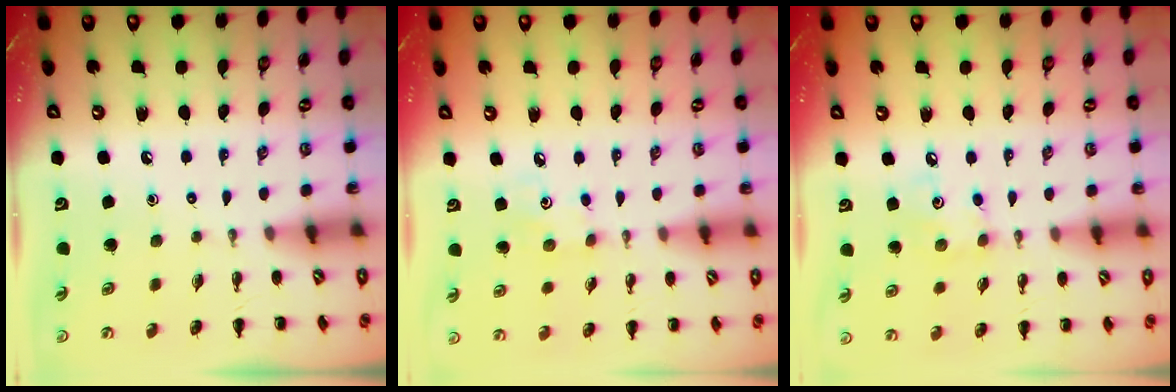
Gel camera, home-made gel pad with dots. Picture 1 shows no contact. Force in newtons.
{"total": 3.7, "press": 3.6, "slide": 1.0}
{"total": 6.0, "press": 5.9, "slide": 1.0}